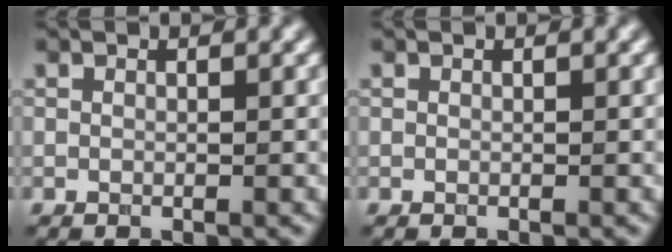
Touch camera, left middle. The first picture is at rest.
{"total": 0.0}